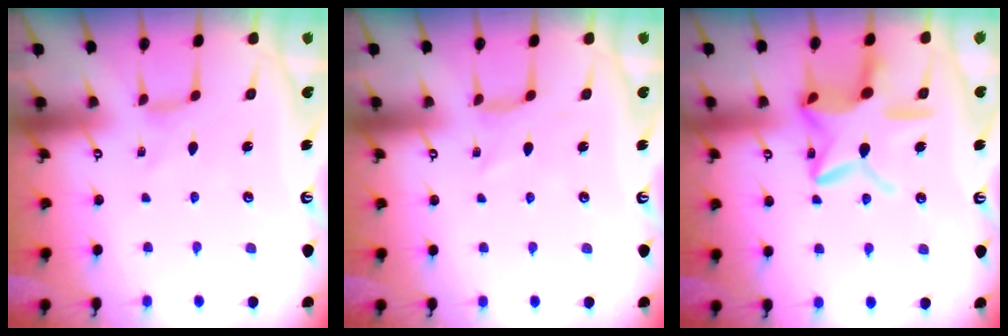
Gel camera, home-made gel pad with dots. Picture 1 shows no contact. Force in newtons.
{"total": 2.1, "press": 2.1, "slide": 0.5}
{"total": 17.5, "press": 17.4, "slide": 1.2}